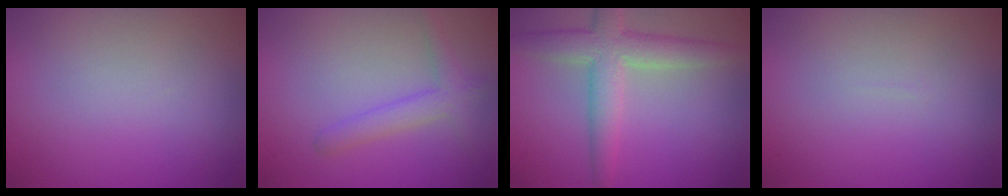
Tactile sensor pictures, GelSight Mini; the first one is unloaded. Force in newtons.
{"total": 2.4, "press": 2.4, "slide": 0.1}
{"total": 4.9, "press": 4.9, "slide": 0.2}
{"total": 0.0}